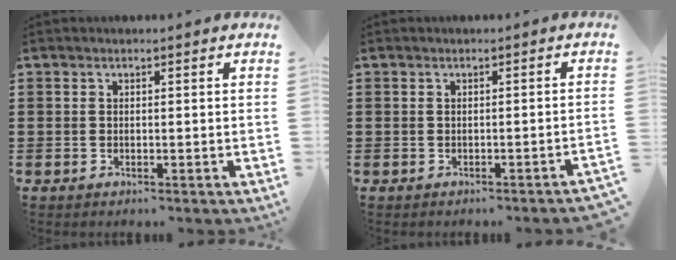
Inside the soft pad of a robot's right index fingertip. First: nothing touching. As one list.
[{"total": 0.9, "force": [-0.7, -0.2, 0.5], "torque": [-0.011, -0.002, -0.013]}]